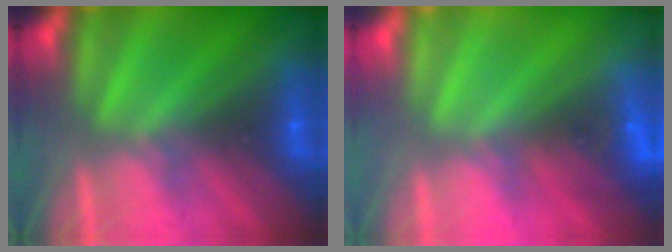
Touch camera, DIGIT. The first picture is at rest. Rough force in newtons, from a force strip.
{"total": 2.6}